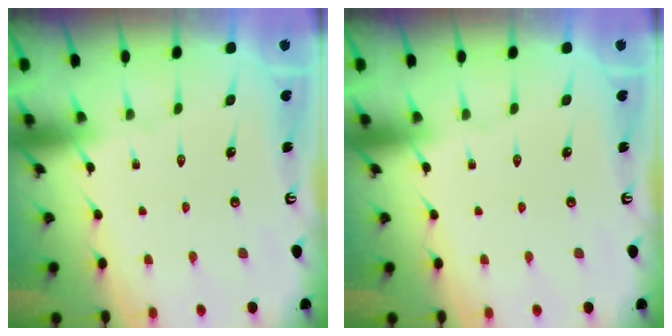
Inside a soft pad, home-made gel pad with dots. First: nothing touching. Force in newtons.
{"total": 0.0}